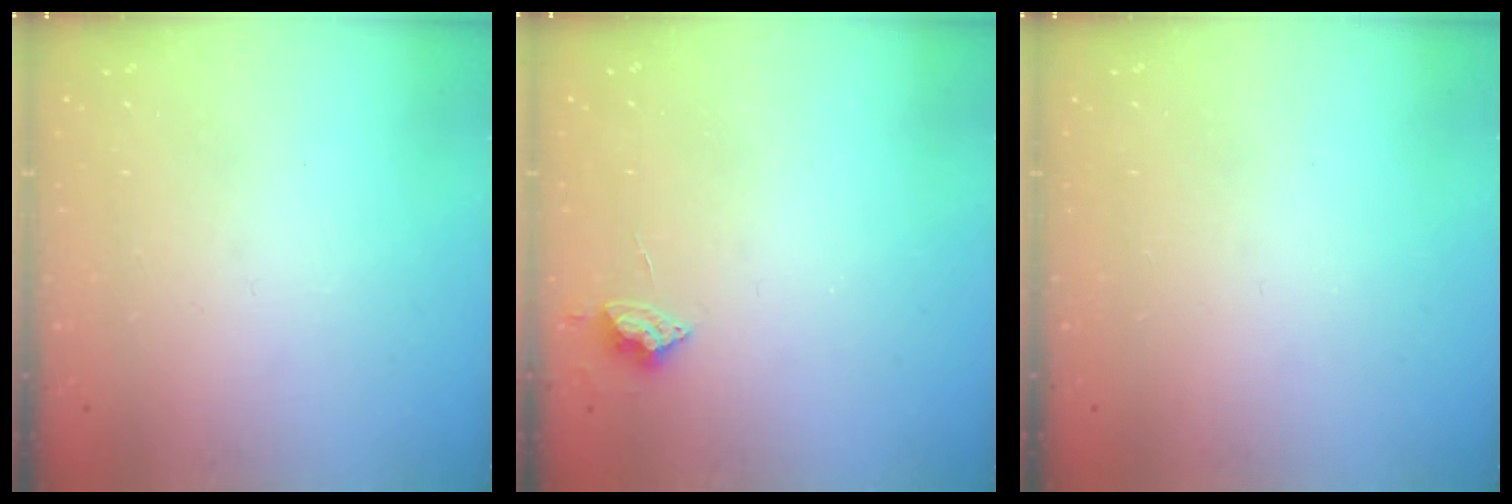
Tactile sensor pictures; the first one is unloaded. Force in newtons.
{"total": 5.7, "press": 5.6, "slide": 0.6}
{"total": 0.0}